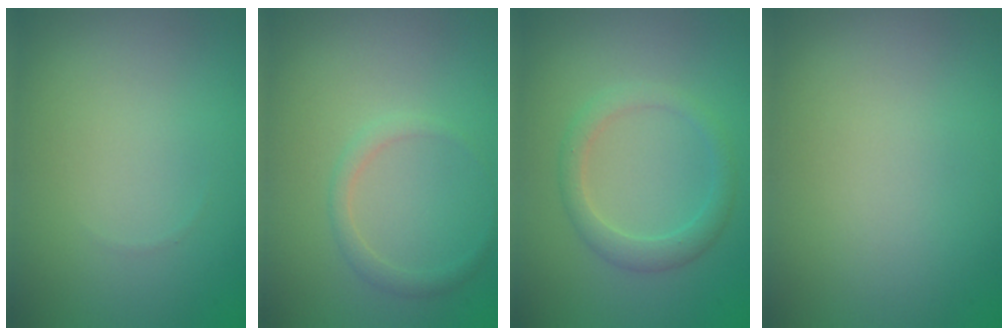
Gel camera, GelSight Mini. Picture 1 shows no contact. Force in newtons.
{"total": 1.3, "press": 1.3, "slide": 0.1}
{"total": 2.4, "press": 2.4, "slide": 0.2}
{"total": 0.0}